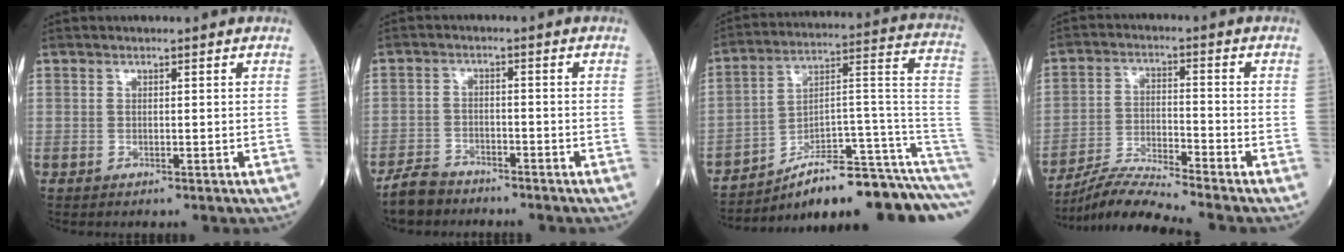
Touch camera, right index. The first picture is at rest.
{"total": 4.7, "force": [-4.3, 1.6, 0.7], "torque": [-0.020, -0.006, -0.083]}
{"total": 18.8, "force": [-15.0, 2.1, 11.1], "torque": [-0.091, 0.068, -0.220]}
{"total": 8.0, "force": [-7.6, -2.1, 1.6], "torque": [-0.034, -0.015, -0.144]}